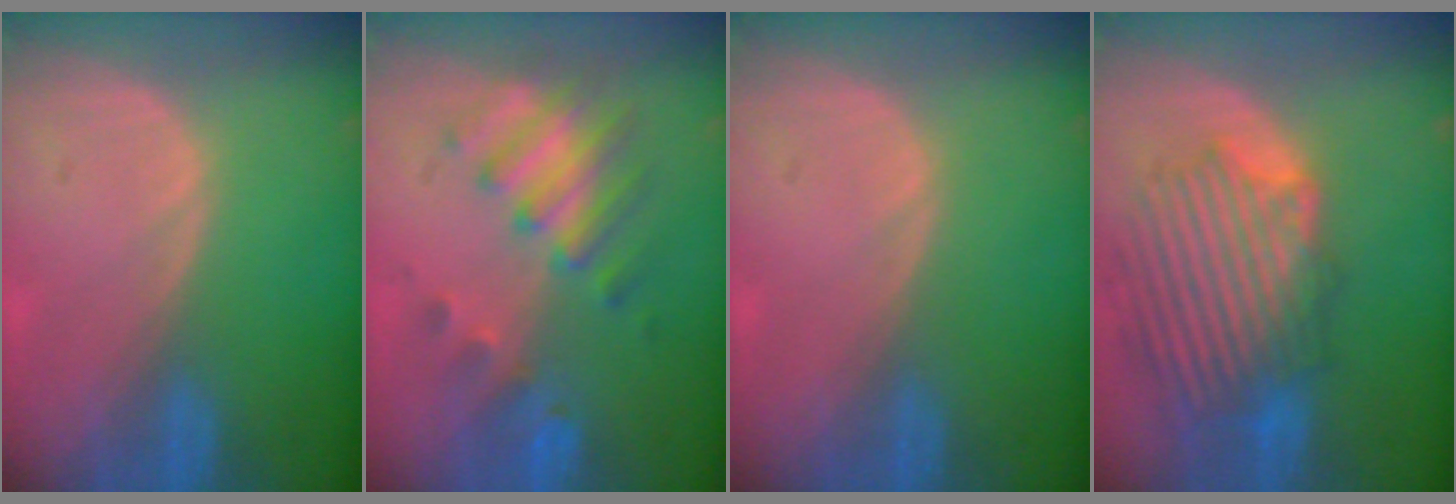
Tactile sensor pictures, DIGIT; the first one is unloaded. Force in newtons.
{"total": 7.6, "press": 7.0, "slide": 3.0}
{"total": 0.0}
{"total": 9.9, "press": 9.8, "slide": 1.6}